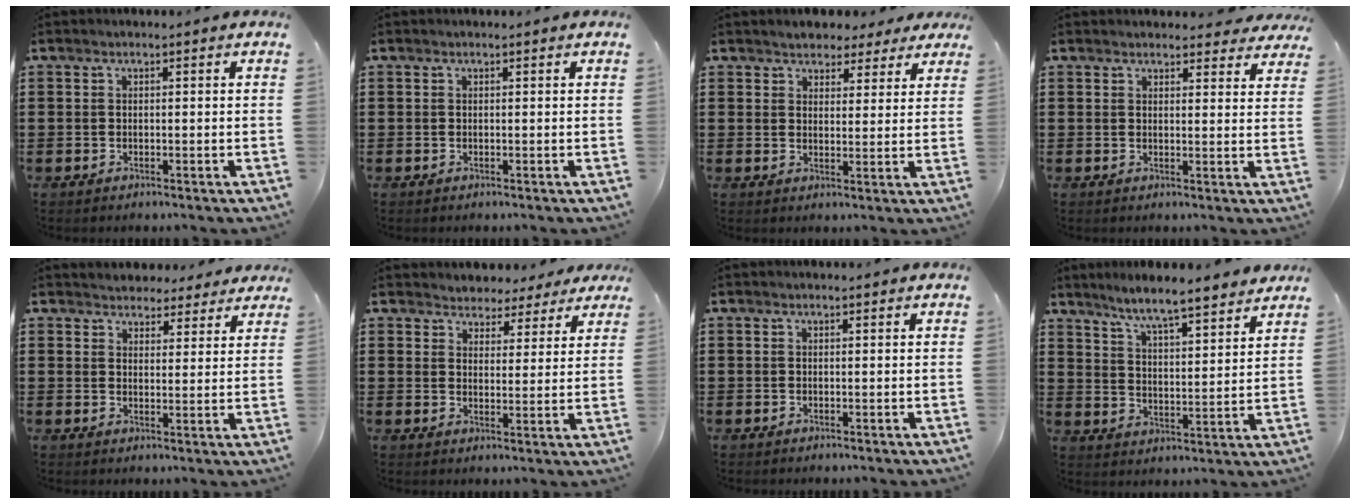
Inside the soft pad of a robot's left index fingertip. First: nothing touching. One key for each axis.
{"total": 0.0}
{"total": 3.4, "fx": 3.1, "fy": 1.5, "fz": 0.1, "tx": -0.016, "ty": 0.002, "tz": 0.057}
{"total": 2.7, "fx": 2.6, "fy": 0.6, "fz": 0.4, "tx": 0.000, "ty": -0.012, "tz": 0.045}
{"total": 3.7, "fx": 3.4, "fy": 1.2, "fz": -0.3, "tx": -0.010, "ty": -0.007, "tz": 0.064}
{"total": 4.0, "fx": 3.7, "fy": 1.6, "fz": -0.1, "tx": -0.018, "ty": -0.009, "tz": 0.066}
{"total": 0.0}
{"total": 5.9, "fx": 5.5, "fy": -0.2, "fz": 2.1, "tx": -0.066, "ty": -0.035, "tz": 0.091}